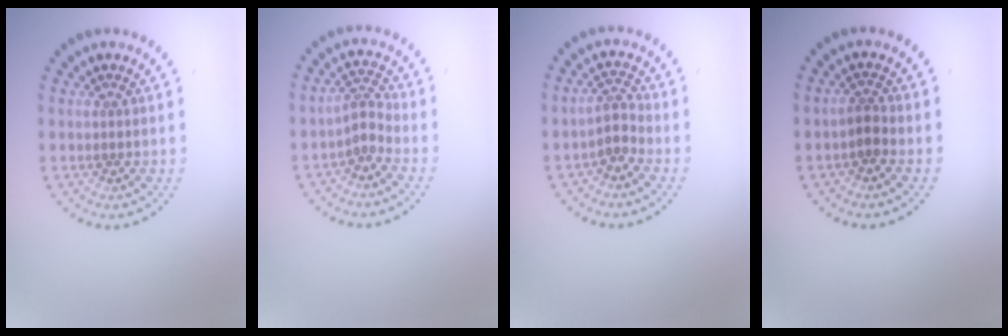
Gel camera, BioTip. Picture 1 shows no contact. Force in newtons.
{"total": 2.0, "press": 1.3, "slide": 1.5}
{"total": 1.9, "press": 1.4, "slide": 1.2}
{"total": 1.3, "press": 1.1, "slide": 0.8}